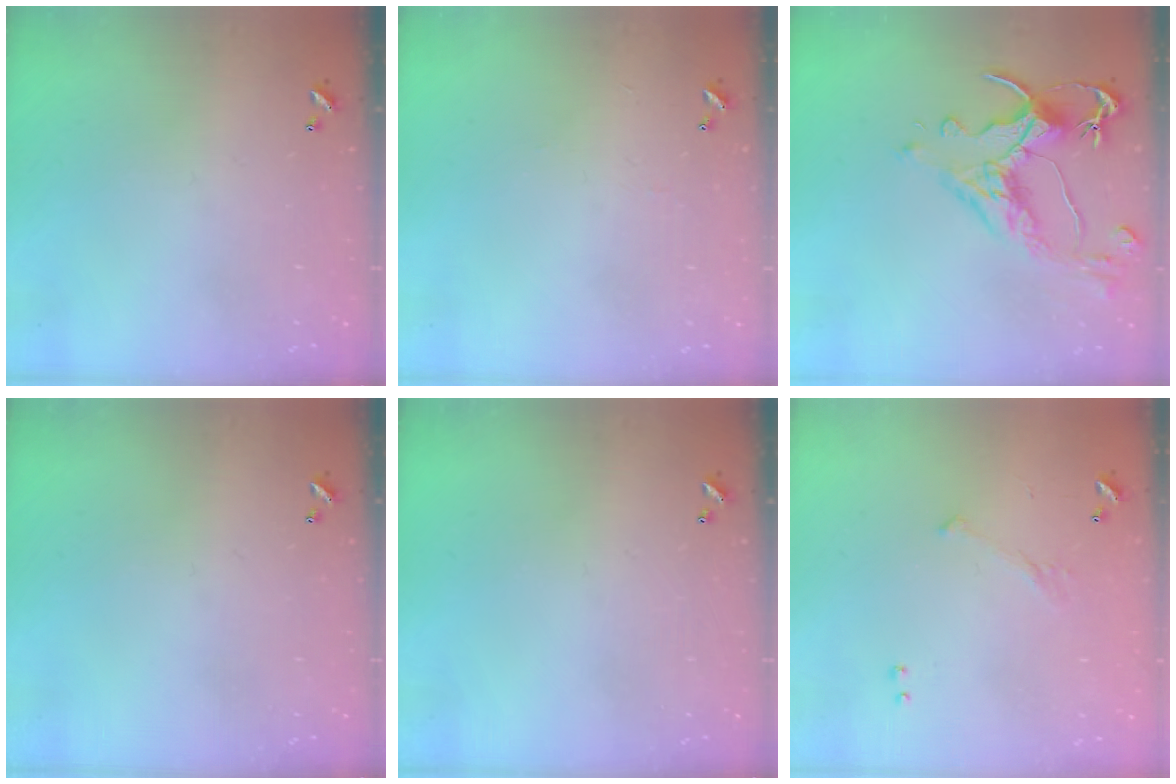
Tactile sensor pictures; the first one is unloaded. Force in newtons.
{"total": 2.2, "press": 2.2, "slide": 0.4}
{"total": 4.0, "press": 3.7, "slide": 1.4}
{"total": 0.0}
{"total": 0.0}
{"total": 5.8, "press": 5.8, "slide": 0.8}